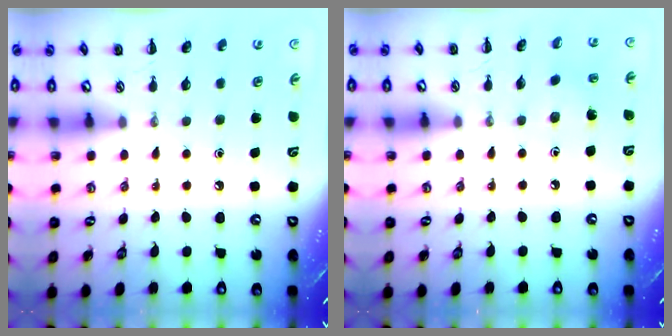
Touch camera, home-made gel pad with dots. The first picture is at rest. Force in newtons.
{"total": 2.4, "press": 2.3, "slide": 0.6}